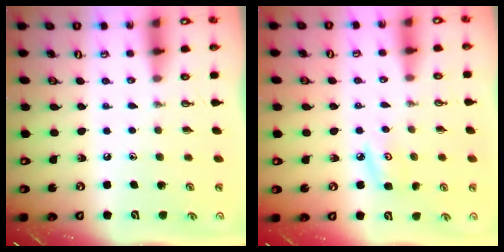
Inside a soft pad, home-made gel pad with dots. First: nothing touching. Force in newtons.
{"total": 5.2, "press": 5.1, "slide": 0.6}